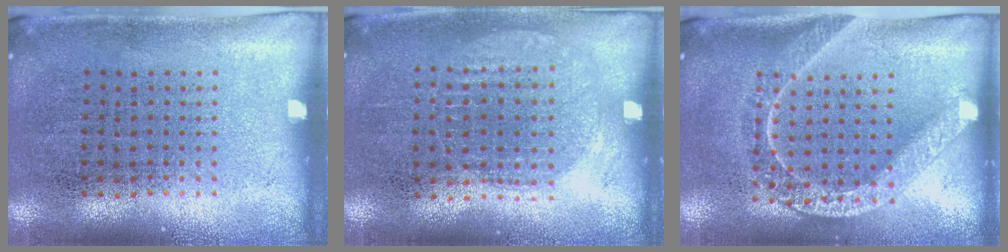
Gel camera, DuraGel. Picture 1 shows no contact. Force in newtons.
{"total": 1.0, "press": 0.9, "slide": 0.4}
{"total": 1.9, "press": 1.7, "slide": 0.9}